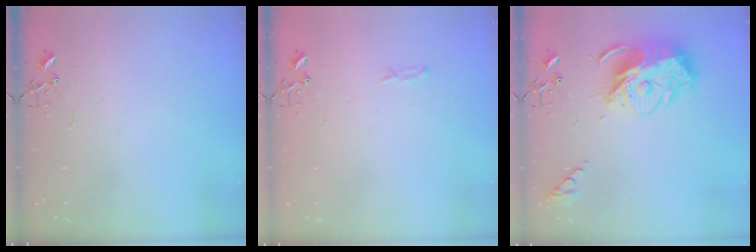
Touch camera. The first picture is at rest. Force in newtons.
{"total": 3.4, "press": 3.4, "slide": 0.5}
{"total": 15.2, "press": 15.0, "slide": 1.9}